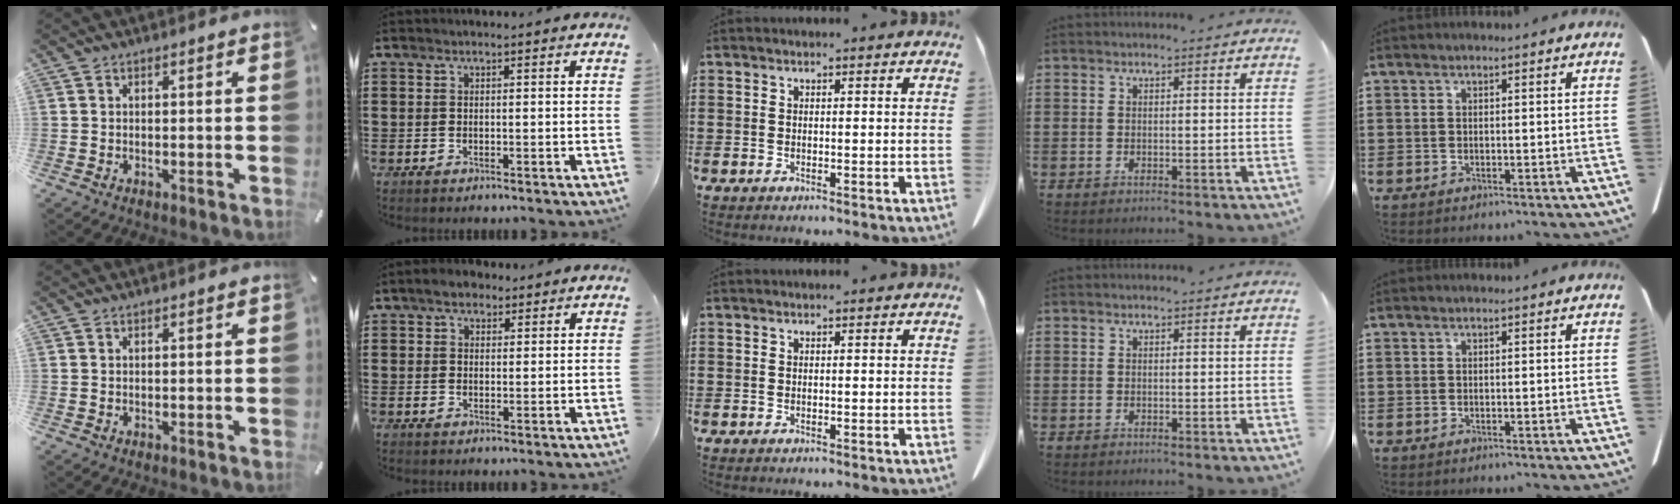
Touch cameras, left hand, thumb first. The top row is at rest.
{"index": {"total": 2.9, "force": [2.1, 1.7, 1.1], "torque": [-0.021, 0.009, 0.037]}}